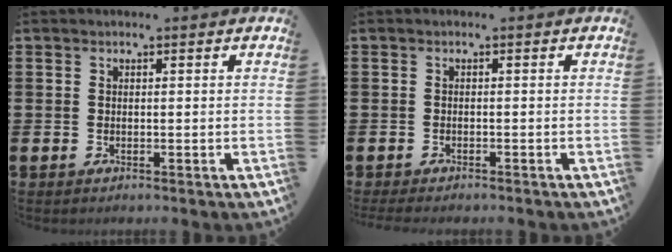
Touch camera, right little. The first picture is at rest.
{"total": 0.7, "force": [-0.6, 0.1, 0.3], "torque": [-0.007, -0.002, -0.012]}